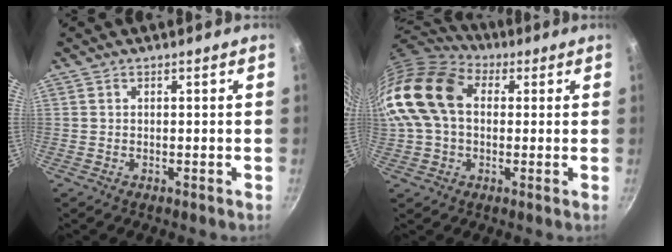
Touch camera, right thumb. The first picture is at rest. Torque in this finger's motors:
{"motor_torque": [1.58, 3.42, 0.90, 0.42, 0.70]}